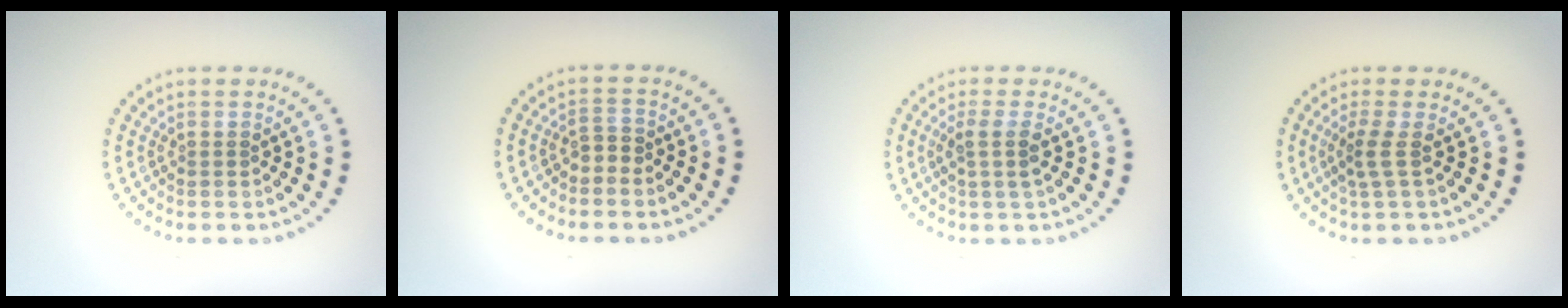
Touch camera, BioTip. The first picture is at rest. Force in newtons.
{"total": 1.1, "press": 0.8, "slide": 0.8}
{"total": 1.9, "press": 1.6, "slide": 1.1}
{"total": 1.7, "press": 1.2, "slide": 1.3}